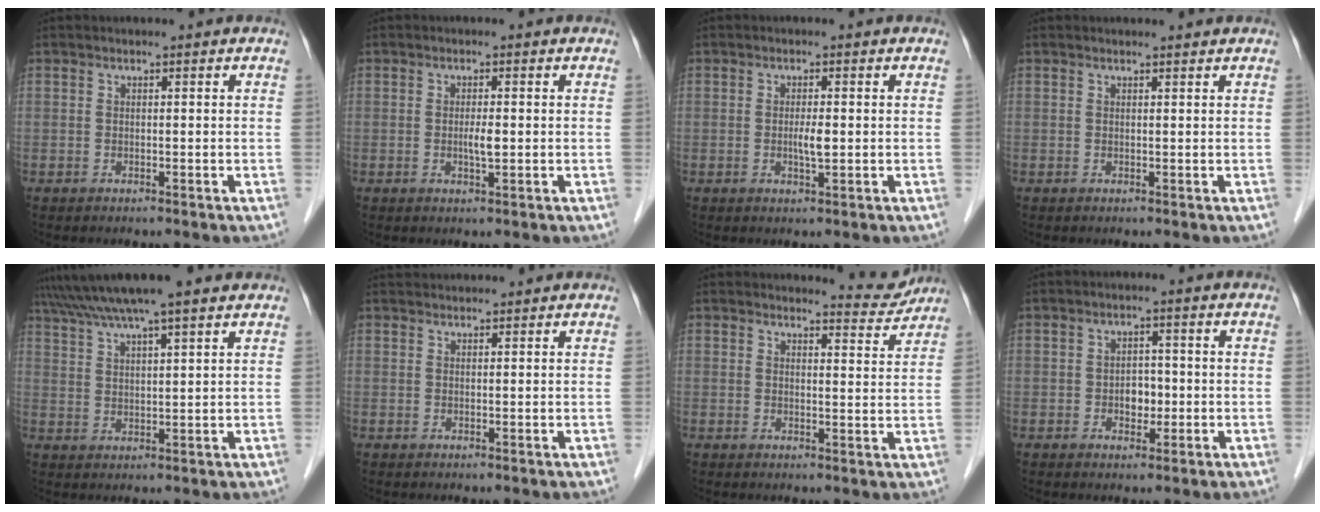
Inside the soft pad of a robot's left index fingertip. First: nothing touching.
{"total": 1.9, "force": [-0.2, 0.3, 1.9], "torque": [-0.039, -0.001, -0.001]}
{"total": 2.2, "force": [-0.2, 0.3, 2.2], "torque": [-0.043, -0.002, -0.001]}
{"total": 1.0, "force": [1.0, -0.1, 0.0], "torque": [-0.008, -0.002, 0.013]}
{"total": 11.0, "force": [9.2, -0.1, 6.0], "torque": [-0.109, 0.037, 0.141]}
{"total": 3.1, "force": [3.1, 0.3, 0.4], "torque": [-0.008, 0.033, 0.051]}
{"total": 4.0, "force": [4.0, 0.0, -0.5], "torque": [-0.002, -0.028, 0.045]}
{"total": 3.0, "force": [-0.6, 2.1, 2.1], "torque": [-0.029, 0.006, -0.006]}